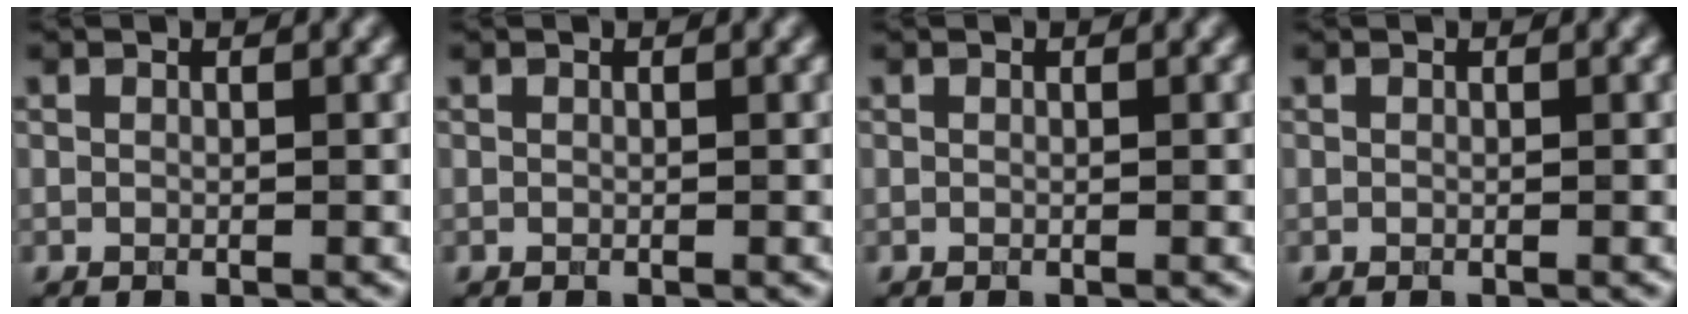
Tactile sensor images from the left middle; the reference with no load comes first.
{"total": 0.0}
{"total": 0.0}
{"total": 0.0}